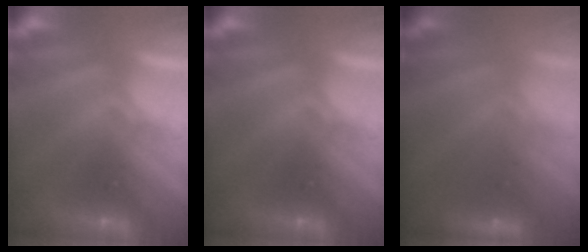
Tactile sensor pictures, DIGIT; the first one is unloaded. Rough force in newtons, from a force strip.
{"total": 0.0}
{"total": 3.0}